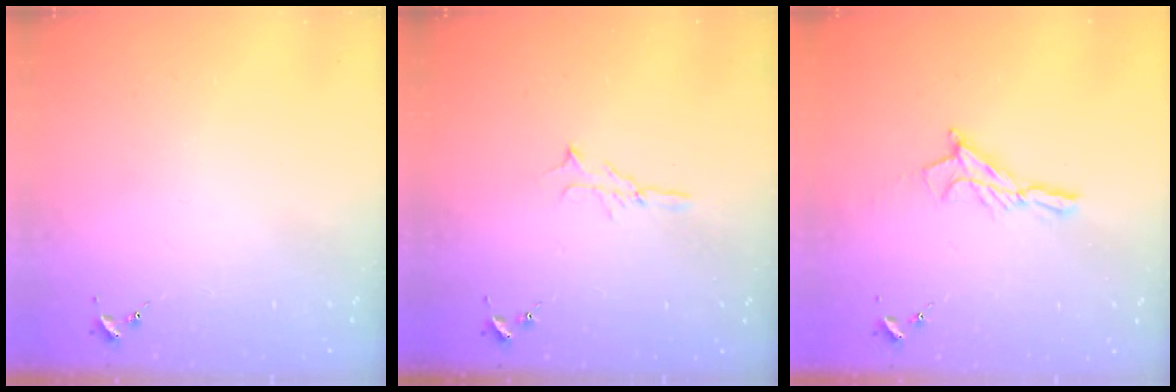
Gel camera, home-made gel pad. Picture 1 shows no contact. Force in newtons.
{"total": 4.7, "press": 4.7, "slide": 0.5}
{"total": 8.7, "press": 8.7, "slide": 0.5}